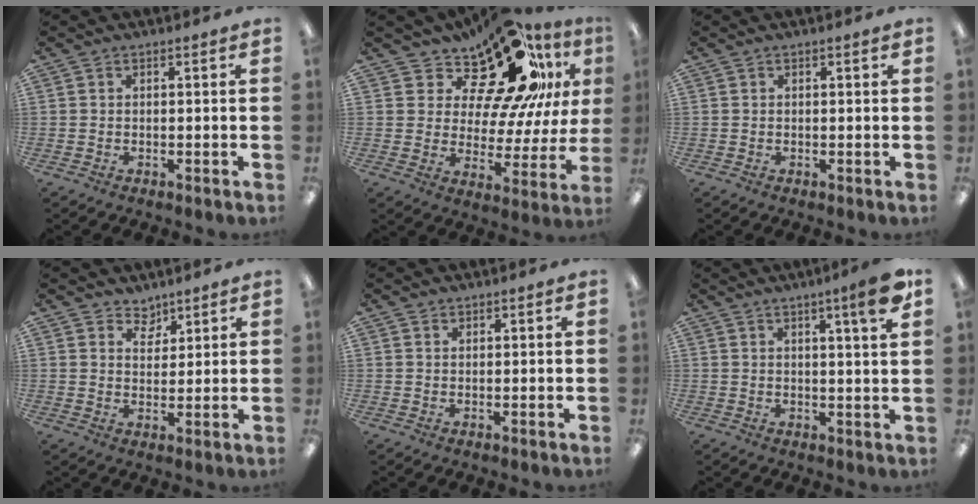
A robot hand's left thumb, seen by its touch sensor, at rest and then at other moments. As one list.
[{"total": 20.5, "force": [14.3, 8.5, 12.1], "torque": [-0.188, -0.099, 0.242]}, {"total": 0.5, "force": [0.2, 0.3, 0.4], "torque": [-0.007, 0.004, 0.003]}, {"total": 4.8, "force": [3.9, 2.8, 0.4], "torque": [0.000, -0.024, 0.069]}, {"total": 1.1, "force": [0.8, 0.7, 0.4], "torque": [-0.001, -0.002, 0.013]}, {"total": 7.3, "force": [4.3, 0.6, 5.9], "torque": [-0.082, -0.014, 0.062]}]